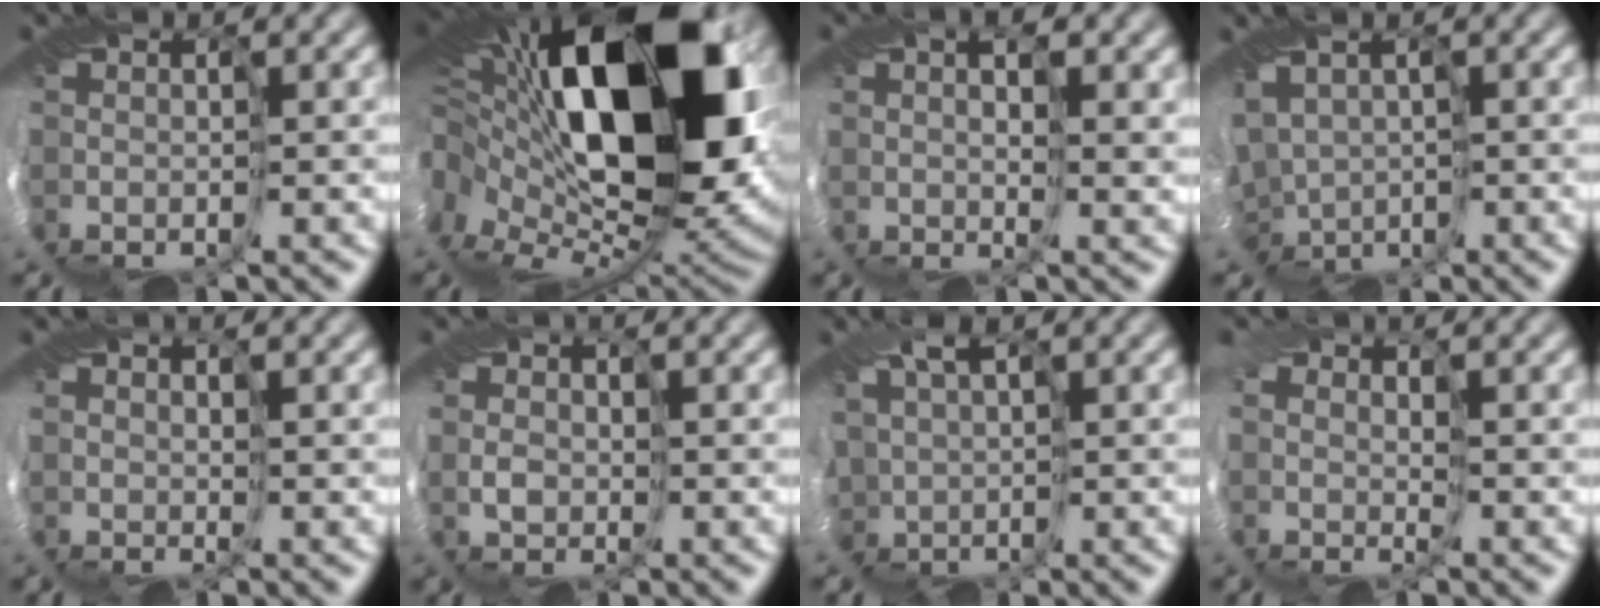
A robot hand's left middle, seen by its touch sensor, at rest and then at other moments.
{"total": 17.0, "force": [4.7, 9.4, 13.4], "torque": [-0.257, 0.002, 0.091]}
{"total": 2.1, "force": [1.7, 0.1, 1.2], "torque": [-0.015, 0.008, 0.025]}
{"total": 5.7, "force": [0.0, 4.5, 3.6], "torque": [-0.054, -0.018, 0.019]}
{"total": 2.5, "force": [1.7, -0.9, -1.5], "torque": [0.016, 0.006, 0.034]}
{"total": 1.5, "force": [0.8, -0.1, -1.2], "torque": [0.009, 0.004, 0.019]}
{"total": 2.9, "force": [1.6, 1.8, 1.5], "torque": [-0.064, 0.005, 0.028]}
{"total": 1.6, "force": [1.4, -0.3, -0.6], "torque": [0.000, 0.004, 0.027]}